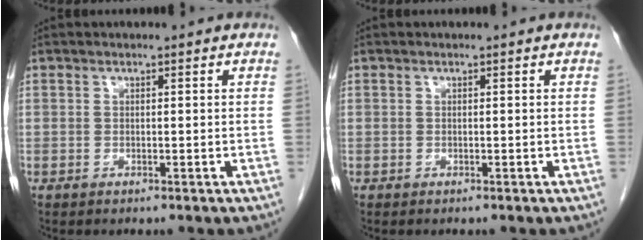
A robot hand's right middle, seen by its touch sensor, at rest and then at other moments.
{"total": 0.0}